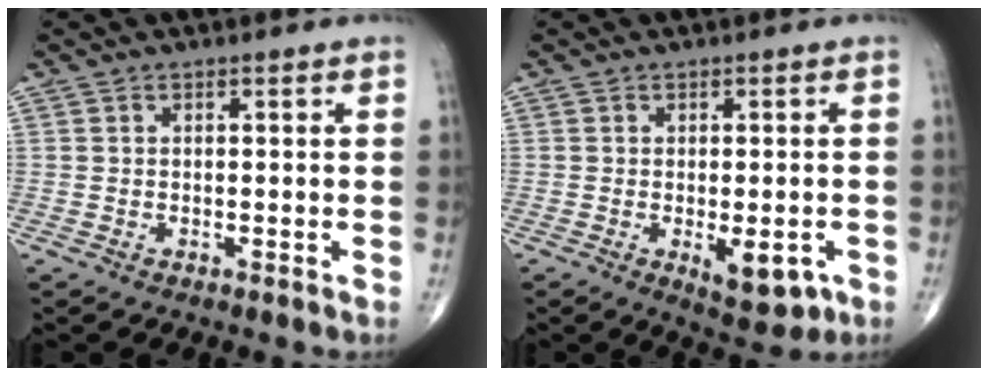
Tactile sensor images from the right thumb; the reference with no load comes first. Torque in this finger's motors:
{"motor_torque": [0.81, 0.44, 0.13, -0.58, 0.15]}